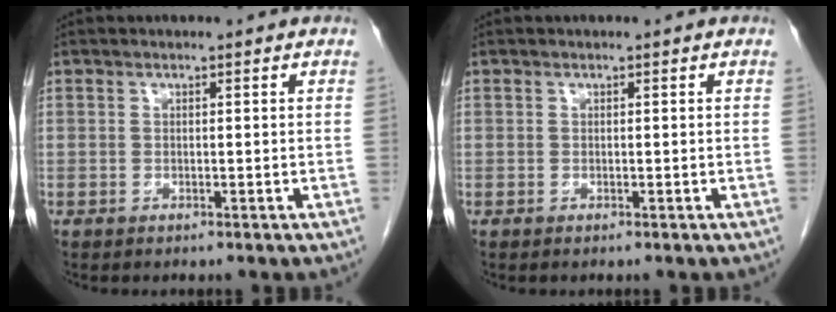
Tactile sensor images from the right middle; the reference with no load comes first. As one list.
[{"total": 0.0}]